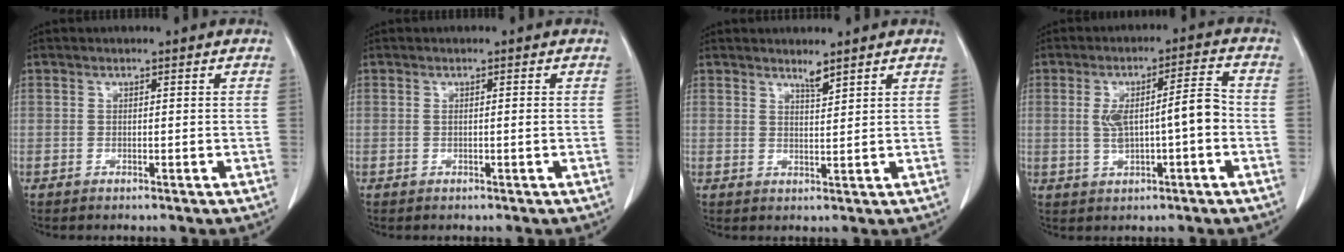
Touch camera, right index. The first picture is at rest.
{"total": 0.7, "force": [0.0, 0.0, 0.7], "torque": [-0.013, 0.002, 0.004]}
{"total": 1.9, "force": [1.7, -0.1, 0.8], "torque": [-0.015, -0.007, 0.034]}
{"total": 8.0, "force": [-0.5, 1.5, 7.8], "torque": [-0.137, 0.024, -0.002]}